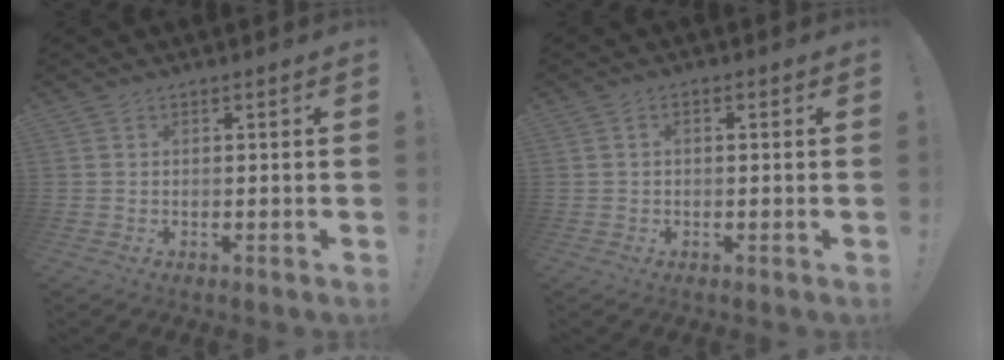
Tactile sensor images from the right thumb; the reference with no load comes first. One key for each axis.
{"total": 1.2, "fx": -0.3, "fy": 0.6, "fz": 1.0, "tx": -0.018, "ty": 0.003, "tz": -0.006}